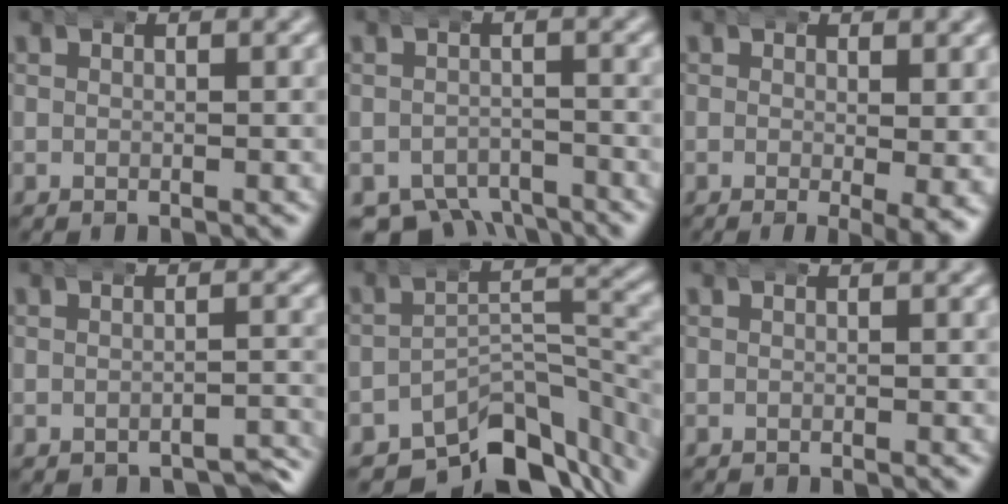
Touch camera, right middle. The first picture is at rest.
{"total": 6.4, "force": [-5.2, 3.2, 1.8], "torque": [-0.021, -0.029, -0.077]}
{"total": 2.8, "force": [-0.7, 0.5, 2.7], "torque": [-0.038, -0.012, -0.009]}
{"total": 2.5, "force": [-2.4, 0.7, 0.3], "torque": [-0.005, -0.002, -0.038]}
{"total": 10.6, "force": [-7.5, 4.9, 5.8], "torque": [-0.051, -0.020, -0.111]}
{"total": 0.0}